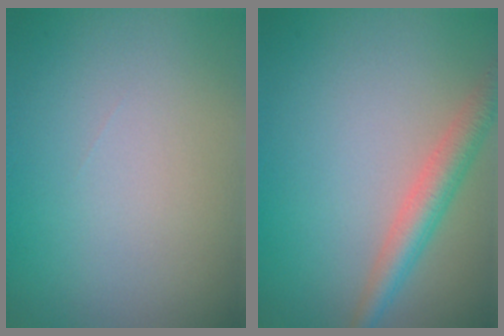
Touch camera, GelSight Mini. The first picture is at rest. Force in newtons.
{"total": 3.6, "press": 3.6, "slide": 0.1}